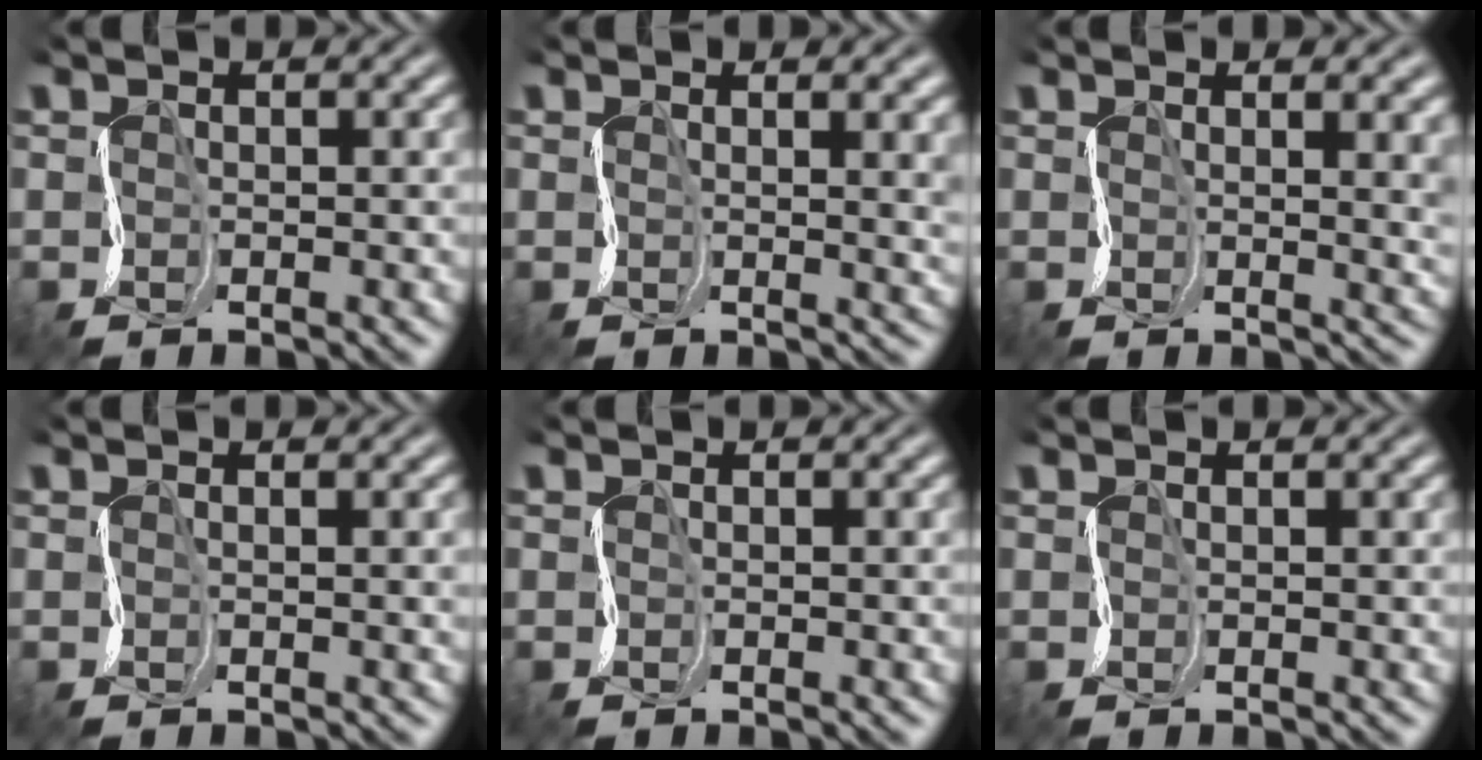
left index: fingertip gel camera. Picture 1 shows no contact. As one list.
[{"total": 4.1, "force": [1.3, 1.5, 3.5], "torque": [-0.023, 0.011, 0.016]}, {"total": 5.4, "force": [1.6, 2.3, 4.6], "torque": [-0.040, 0.014, 0.019]}, {"total": 1.5, "force": [0.6, 0.5, 1.2], "torque": [-0.015, 0.010, 0.004]}, {"total": 0.0}, {"total": 0.7, "force": [0.6, 0.1, 0.3], "torque": [-0.003, 0.005, 0.005]}]